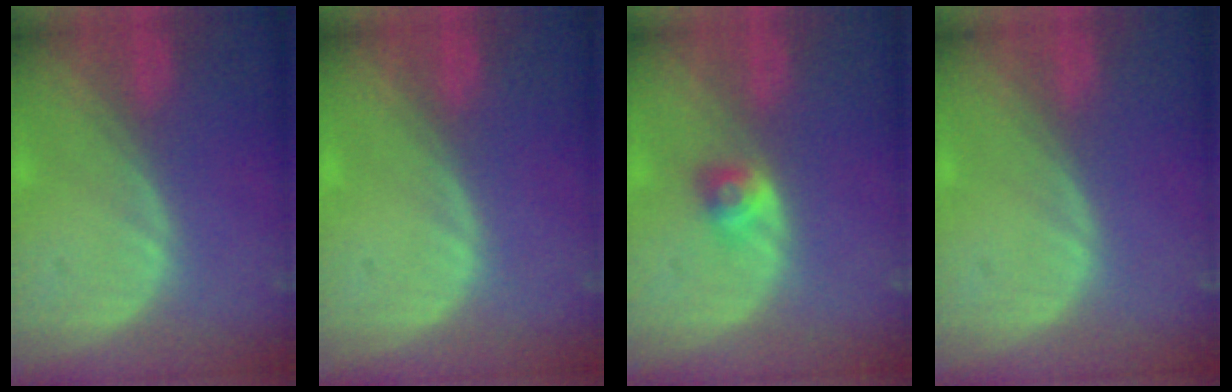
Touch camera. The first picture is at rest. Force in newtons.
{"total": 0.0}
{"total": 2.7, "press": 2.4, "slide": 1.3}
{"total": 0.0}